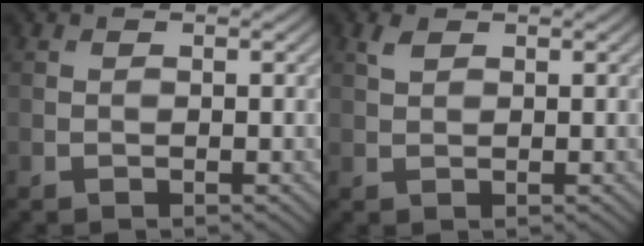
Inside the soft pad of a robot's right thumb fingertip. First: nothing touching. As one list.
[{"total": 1.5, "force": [0.9, 0.6, 1.0], "torque": [-0.028, 0.004, 0.020]}]